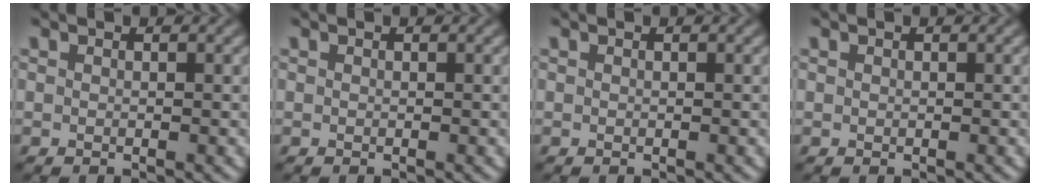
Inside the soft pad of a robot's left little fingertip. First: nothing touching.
{"total": 0.0}
{"total": 0.0}
{"total": 0.6, "force": [0.0, -0.3, -0.5], "torque": [0.004, 0.003, 0.007]}